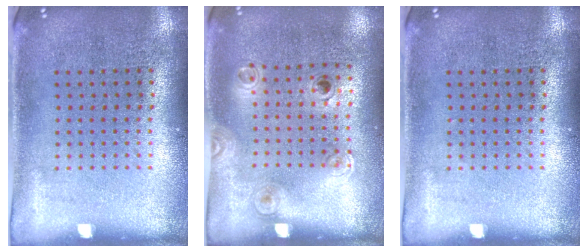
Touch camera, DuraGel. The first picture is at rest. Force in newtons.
{"total": 1.1, "press": 0.8, "slide": 0.8}
{"total": 0.0}